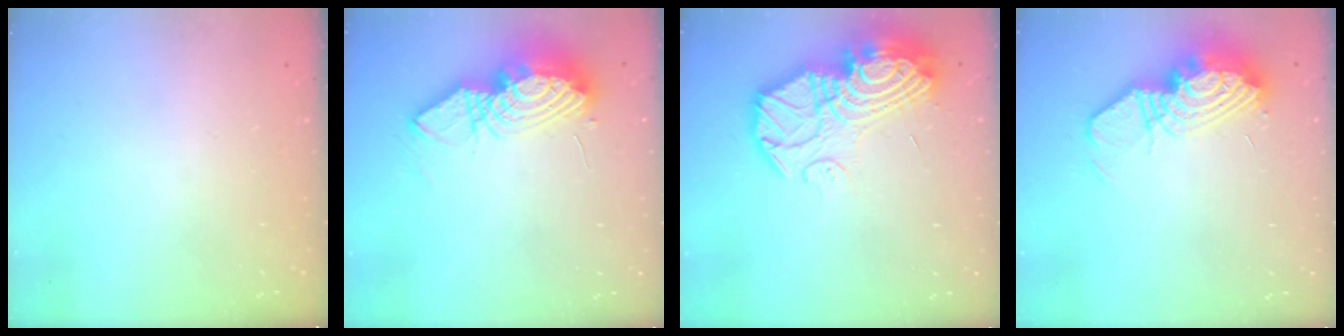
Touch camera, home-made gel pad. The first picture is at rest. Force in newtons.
{"total": 14.4, "press": 14.3, "slide": 1.4}
{"total": 23.2, "press": 23.1, "slide": 2.1}
{"total": 16.9, "press": 16.7, "slide": 2.9}